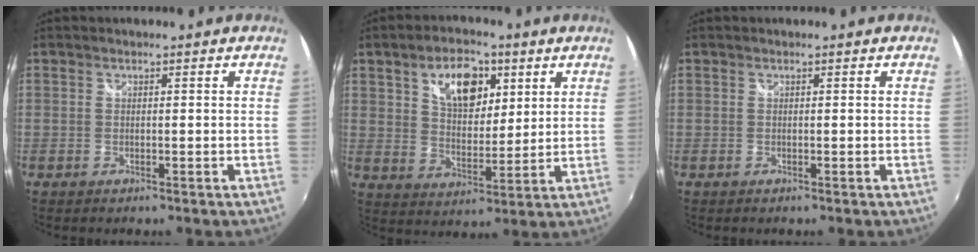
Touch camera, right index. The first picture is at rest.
{"total": 11.5, "force": [5.2, 6.5, 7.9], "torque": [-0.126, 0.017, 0.090]}
{"total": 0.0}